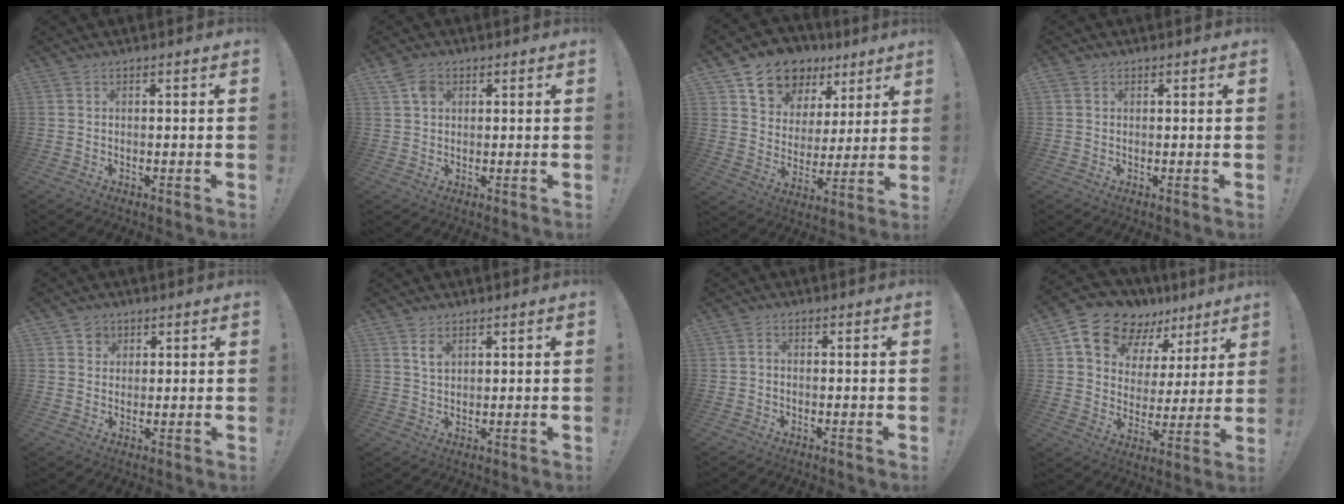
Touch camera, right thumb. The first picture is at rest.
{"total": 4.3, "force": [2.0, 3.2, 2.1], "torque": [-0.038, 0.003, 0.040]}
{"total": 13.4, "force": [9.0, 9.2, 3.6], "torque": [-0.062, -0.058, 0.169]}
{"total": 0.9, "force": [0.4, 0.7, 0.3], "torque": [-0.007, 0.002, 0.008]}
{"total": 3.3, "force": [1.7, 2.8, 0.3], "torque": [0.003, -0.008, 0.028]}
{"total": 3.5, "force": [1.9, 1.9, 2.2], "torque": [-0.036, -0.004, 0.033]}
{"total": 0.8, "force": [-0.6, 0.2, 0.5], "torque": [-0.009, 0.002, -0.011]}
{"total": 14.9, "force": [10.7, 8.8, 5.6], "torque": [-0.104, -0.073, 0.200]}